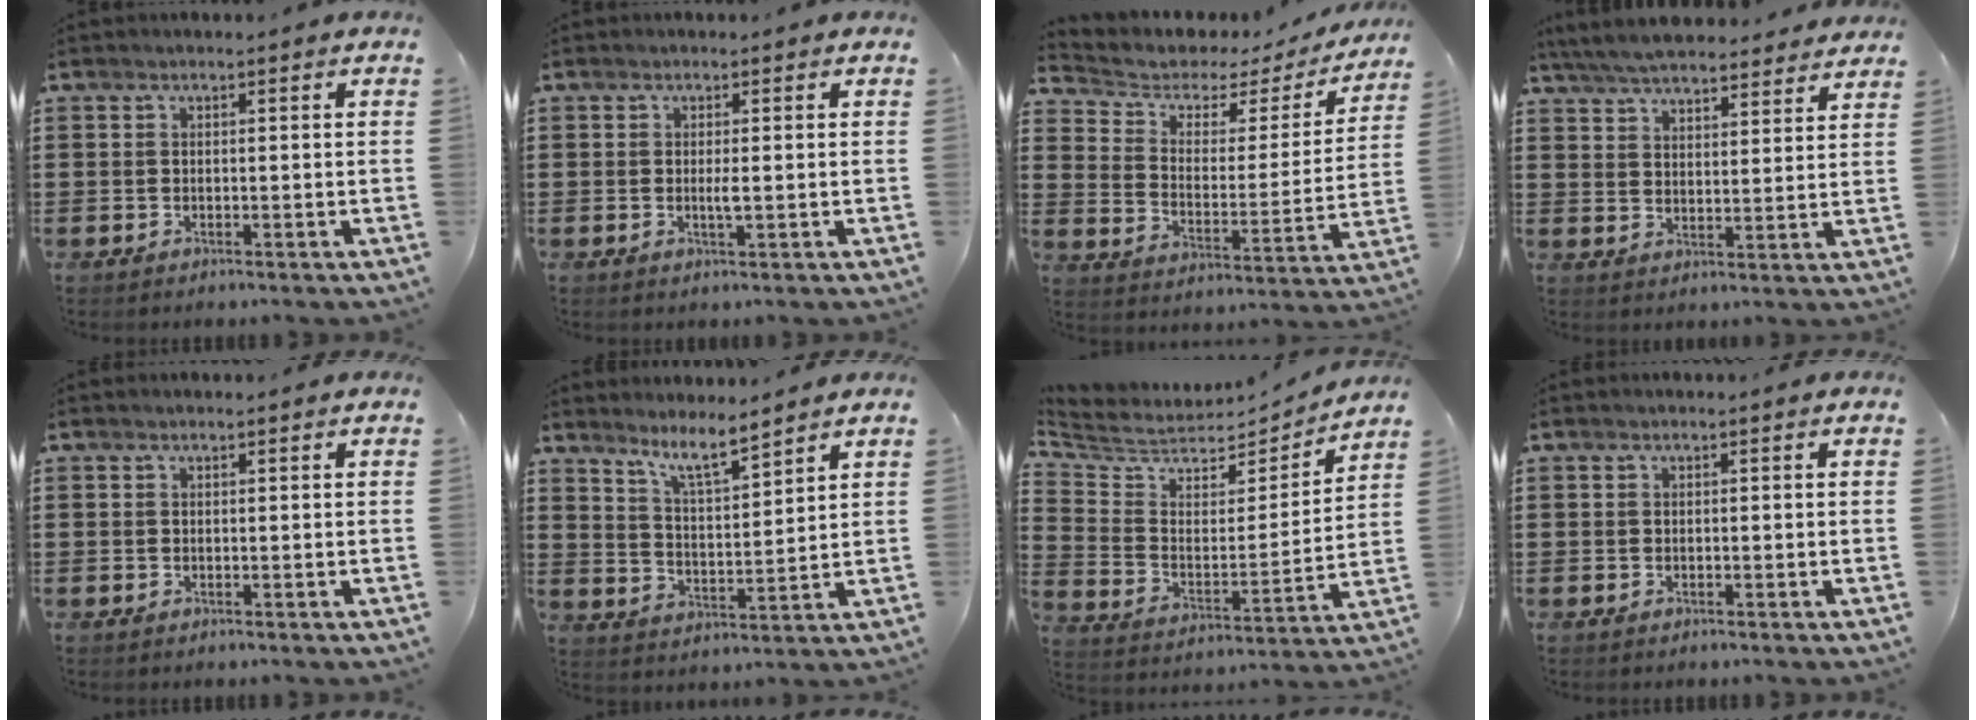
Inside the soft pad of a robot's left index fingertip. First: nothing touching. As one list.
[{"total": 1.6, "force": [0.0, 0.1, 1.6], "torque": [-0.031, -0.002, -0.001]}, {"total": 3.8, "force": [2.7, 2.2, 1.4], "torque": [-0.050, -0.018, 0.038]}, {"total": 5.9, "force": [5.7, 0.6, 1.5], "torque": [-0.050, -0.020, 0.104]}, {"total": 0.0}, {"total": 6.4, "force": [5.6, 0.3, 3.0], "torque": [-0.077, -0.023, 0.099]}, {"total": 5.4, "force": [4.9, 2.2, 0.7], "torque": [-0.050, -0.041, 0.081]}, {"total": 0.0}]